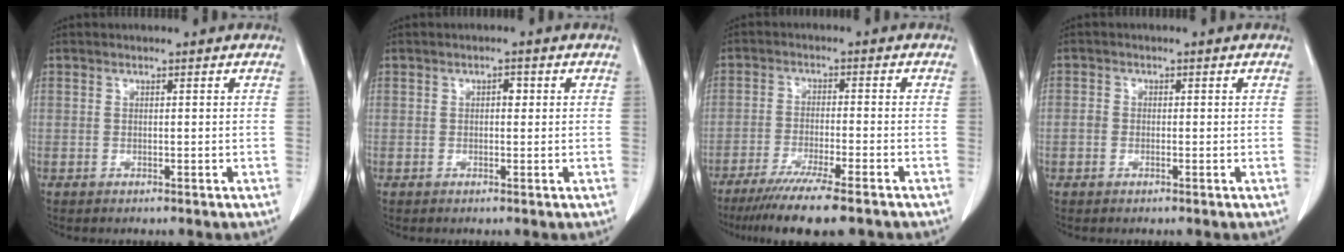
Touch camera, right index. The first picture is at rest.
{"total": 1.2, "force": [0.2, 0.7, 0.9], "torque": [-0.009, 0.004, 0.001]}
{"total": 10.9, "force": [-8.5, 0.2, 6.8], "torque": [-0.101, -0.027, -0.133]}
{"total": 1.3, "force": [-0.3, 1.0, 0.6], "torque": [-0.010, 0.004, -0.008]}